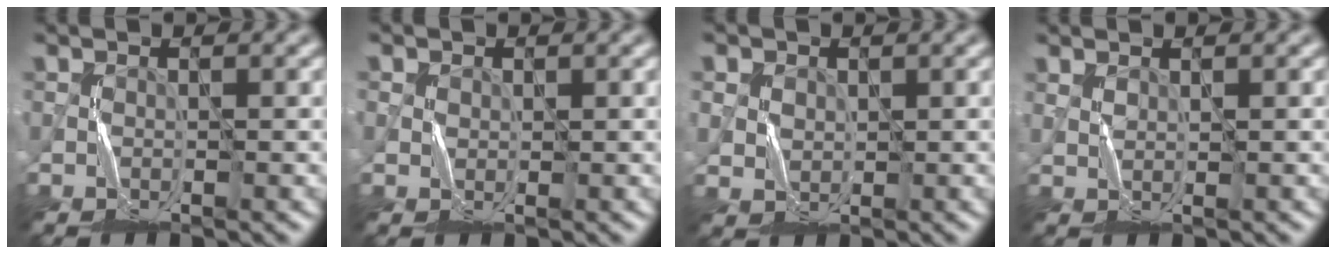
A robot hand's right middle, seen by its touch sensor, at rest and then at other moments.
{"total": 0.7, "force": [0.2, 0.6, 0.0], "torque": [-0.001, -0.003, 0.006]}
{"total": 1.9, "force": [0.7, 1.7, 0.5], "torque": [-0.017, -0.003, 0.014]}
{"total": 1.0, "force": [0.6, 0.3, 0.8], "torque": [-0.019, -0.004, 0.016]}